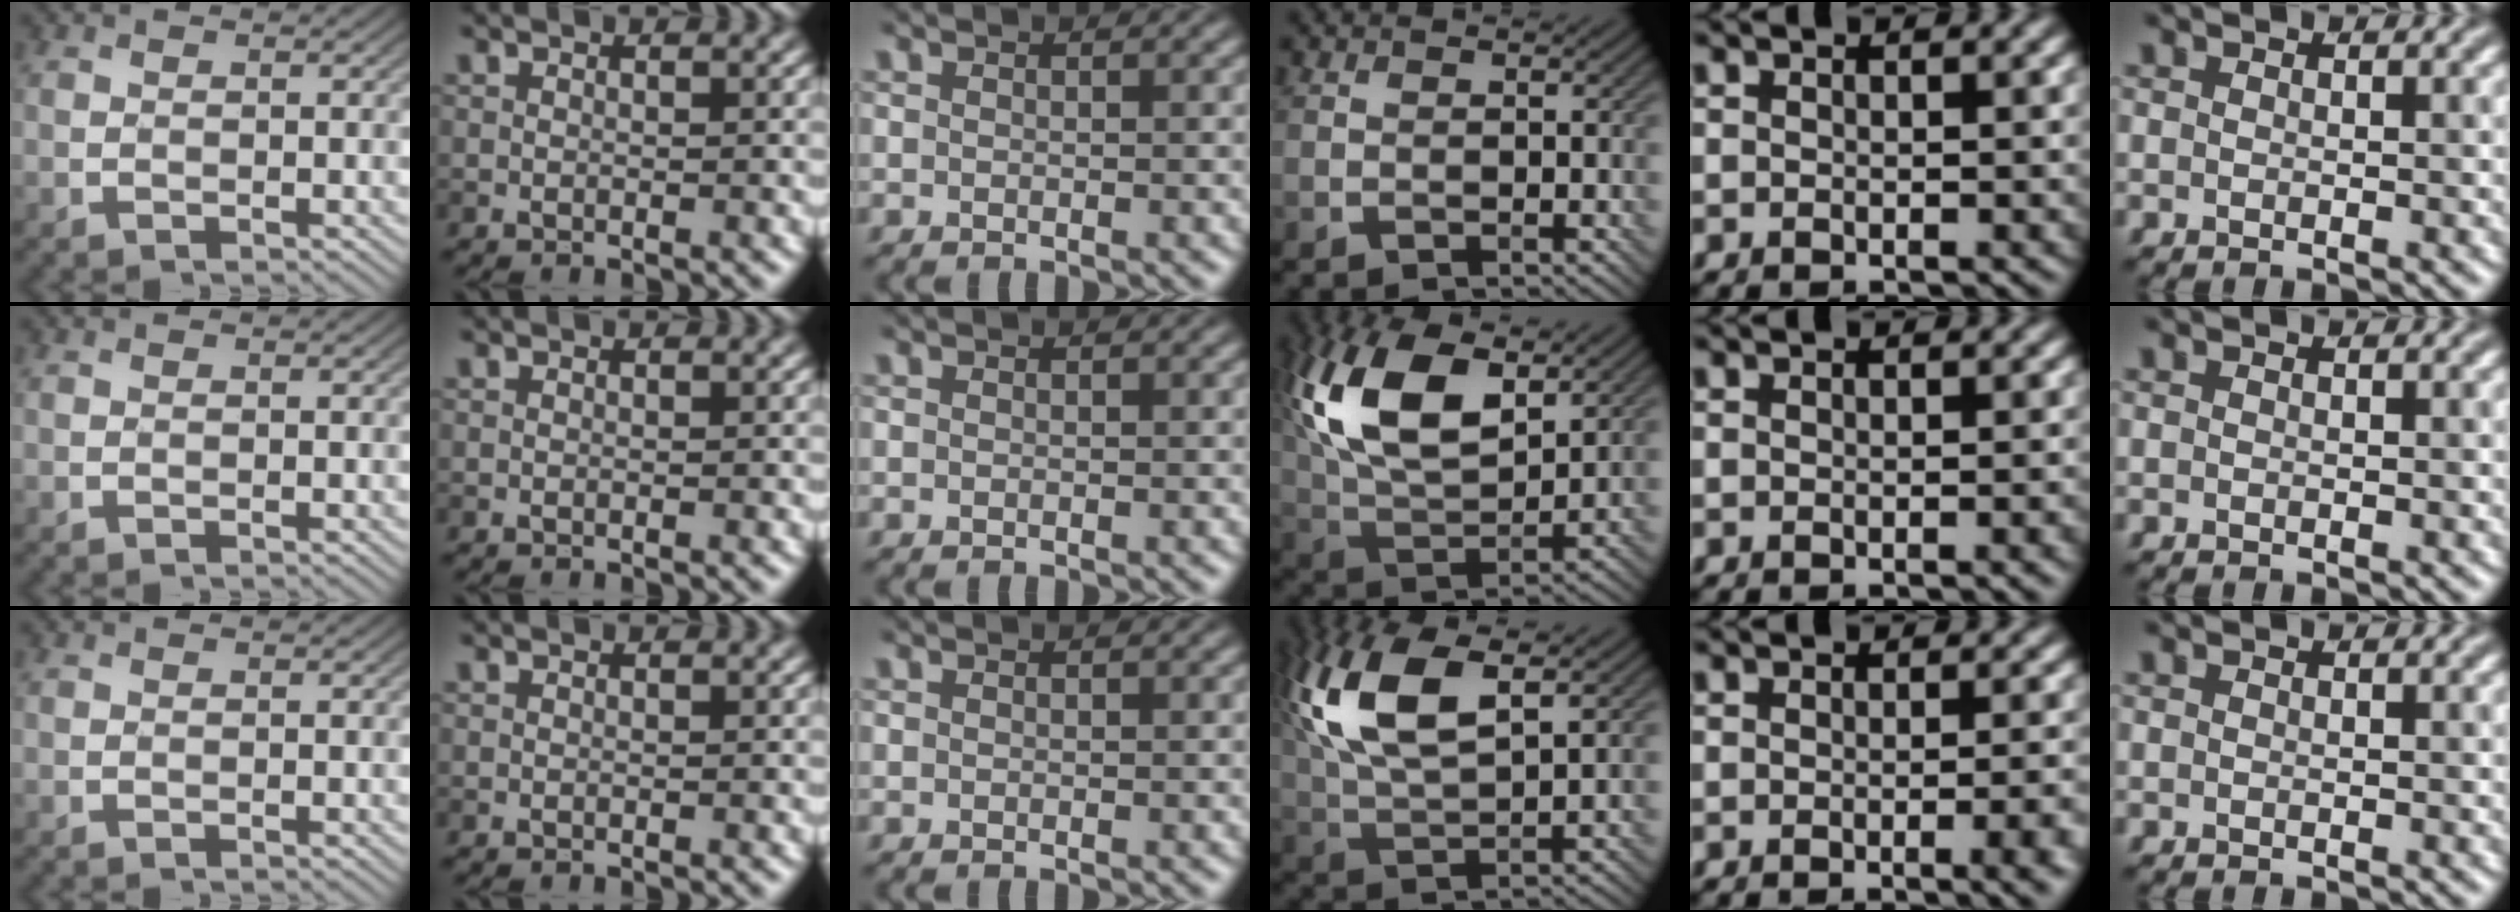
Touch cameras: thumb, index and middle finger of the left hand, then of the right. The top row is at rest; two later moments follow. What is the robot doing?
{"motion": "insert", "object": "bottle cap"}